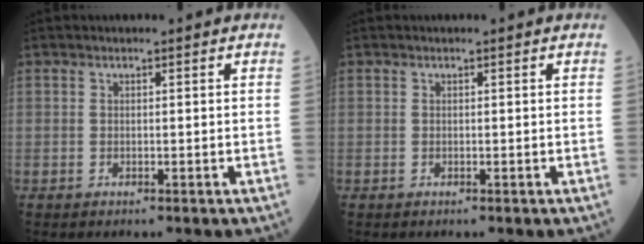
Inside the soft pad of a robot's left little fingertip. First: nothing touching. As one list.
[{"total": 0.0}]